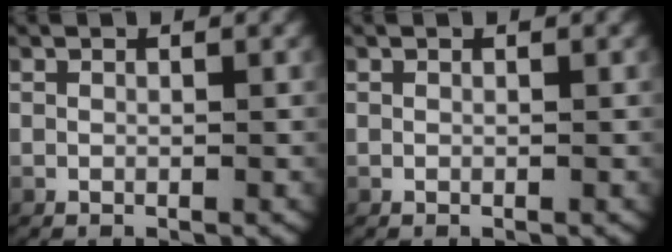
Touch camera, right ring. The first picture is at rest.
{"total": 0.0}